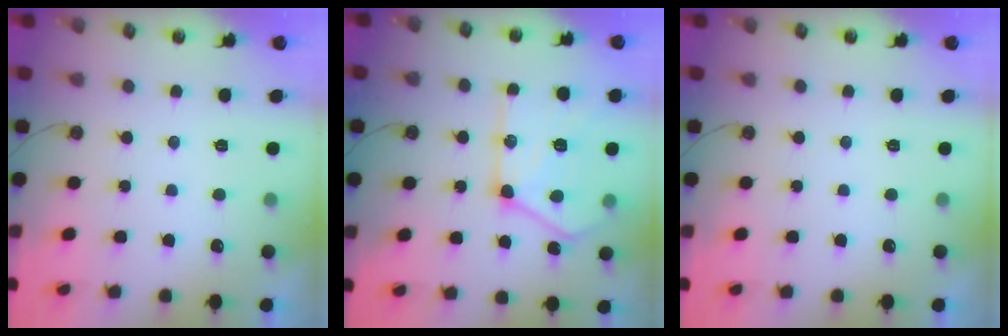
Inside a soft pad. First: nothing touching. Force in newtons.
{"total": 19.2, "press": 19.1, "slide": 1.7}
{"total": 0.0}